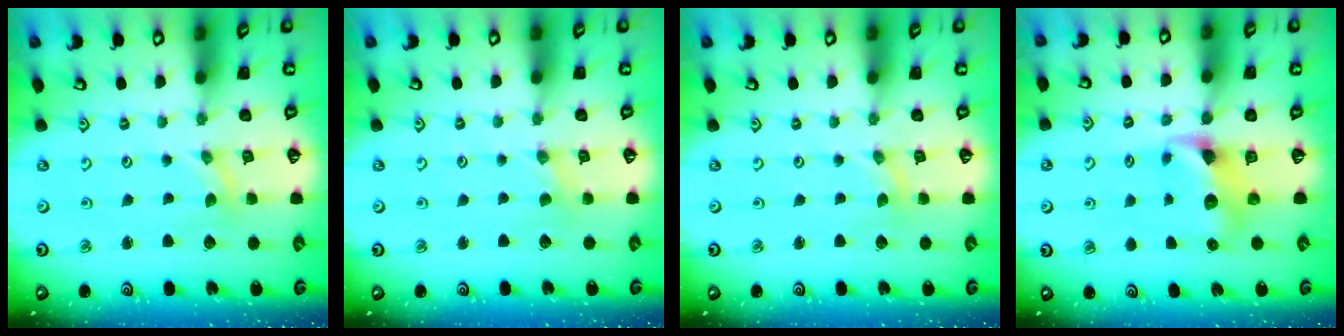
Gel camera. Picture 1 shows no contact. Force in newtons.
{"total": 1.4, "press": 1.3, "slide": 0.3}
{"total": 0.0}
{"total": 7.3, "press": 7.2, "slide": 0.7}